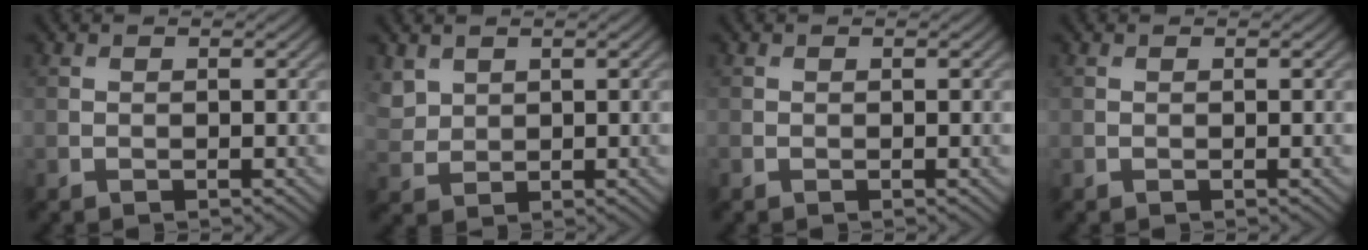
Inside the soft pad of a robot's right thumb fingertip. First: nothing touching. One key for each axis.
{"total": 2.9, "fx": 1.8, "fy": 2.0, "fz": 1.1, "tx": -0.040, "ty": 0.000, "tz": 0.042}
{"total": 0.0}
{"total": 0.0}